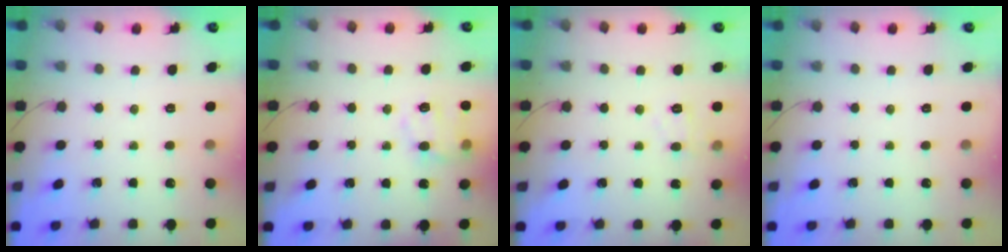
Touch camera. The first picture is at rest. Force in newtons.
{"total": 12.0, "press": 11.9, "slide": 1.7}
{"total": 8.3, "press": 8.1, "slide": 1.5}
{"total": 0.0}